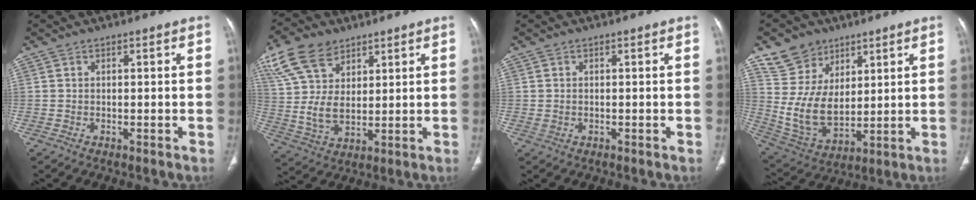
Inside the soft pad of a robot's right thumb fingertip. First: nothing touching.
{"total": 13.7, "force": [7.6, 8.3, 7.8], "torque": [-0.141, -0.022, 0.157]}
{"total": 1.0, "force": [-0.1, 0.8, 0.6], "torque": [-0.015, 0.002, 0.002]}
{"total": 13.3, "force": [7.4, 9.7, 5.2], "torque": [-0.073, -0.045, 0.159]}